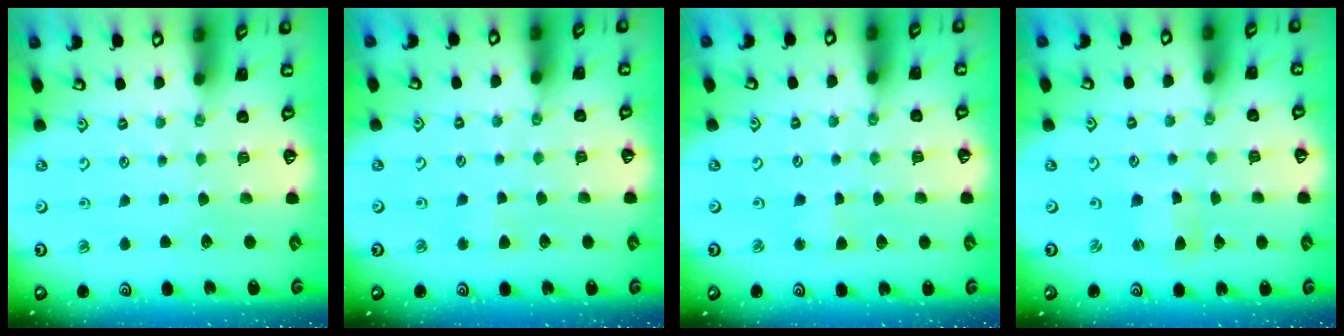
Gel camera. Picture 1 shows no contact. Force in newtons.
{"total": 1.9, "press": 1.9, "slide": 0.5}
{"total": 2.2, "press": 2.2, "slide": 0.2}
{"total": 1.2, "press": 1.2, "slide": 0.2}